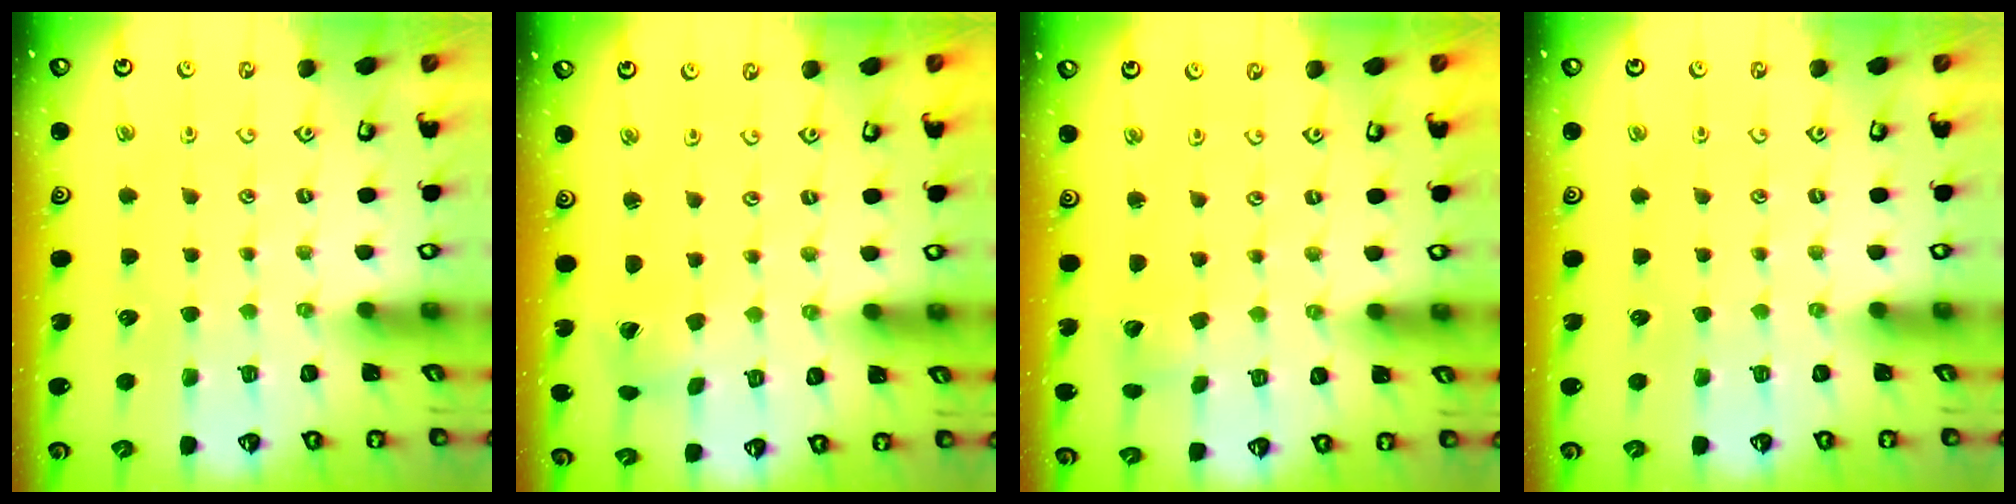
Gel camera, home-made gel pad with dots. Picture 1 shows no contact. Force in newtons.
{"total": 1.2, "press": 1.2, "slide": 0.2}
{"total": 4.2, "press": 4.1, "slide": 0.3}
{"total": 0.0}